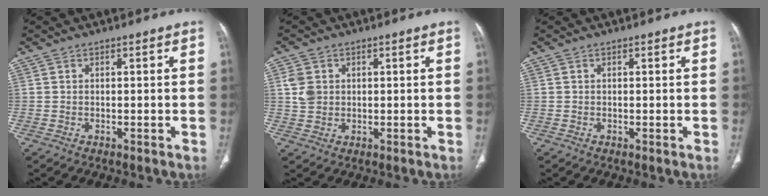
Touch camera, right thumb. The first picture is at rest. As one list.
[{"total": 4.1, "force": [0.9, 3.4, 2.1], "torque": [-0.030, 0.001, 0.022]}, {"total": 0.0}]